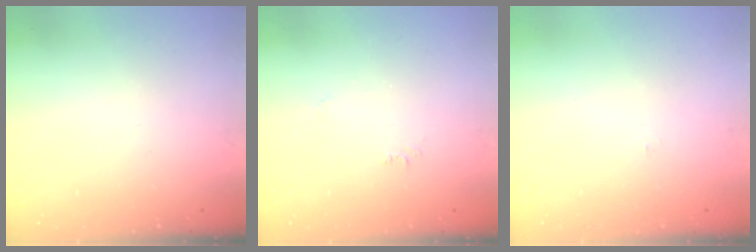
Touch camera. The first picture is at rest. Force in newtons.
{"total": 4.0, "press": 4.0, "slide": 0.6}
{"total": 2.2, "press": 2.2, "slide": 0.3}